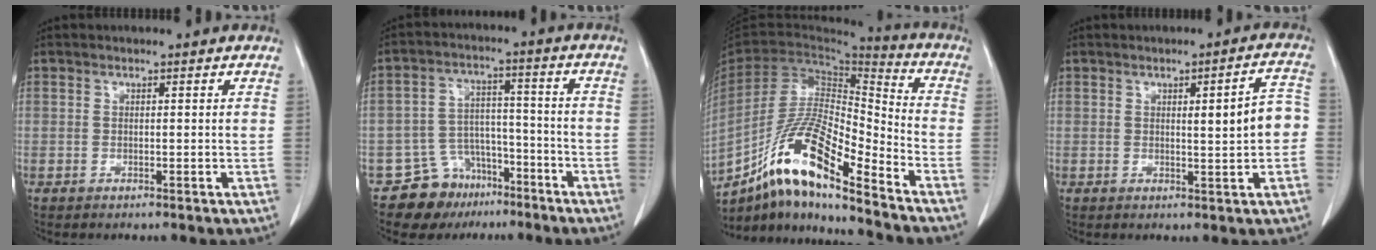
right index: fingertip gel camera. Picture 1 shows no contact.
{"total": 8.9, "force": [-6.1, 6.4, 1.3], "torque": [-0.013, 0.040, -0.094]}
{"total": 17.0, "force": [-11.9, 2.6, 11.9], "torque": [-0.220, 0.004, -0.217]}
{"total": 6.1, "force": [0.2, 1.0, 6.0], "torque": [-0.077, 0.014, 0.003]}